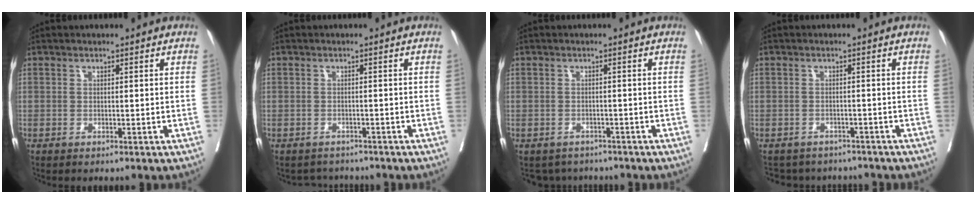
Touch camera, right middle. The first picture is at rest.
{"total": 2.7, "force": [-2.5, 0.8, -0.6], "torque": [0.009, -0.002, -0.040]}
{"total": 4.0, "force": [-3.6, 1.8, -0.3], "torque": [0.010, 0.003, -0.049]}
{"total": 7.4, "force": [-6.9, 2.7, 0.5], "torque": [-0.006, 0.011, -0.083]}